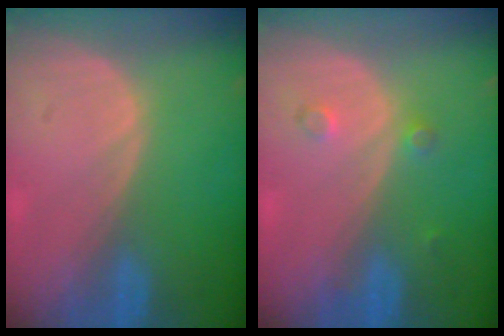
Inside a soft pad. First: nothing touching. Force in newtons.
{"total": 2.1, "press": 1.8, "slide": 1.1}